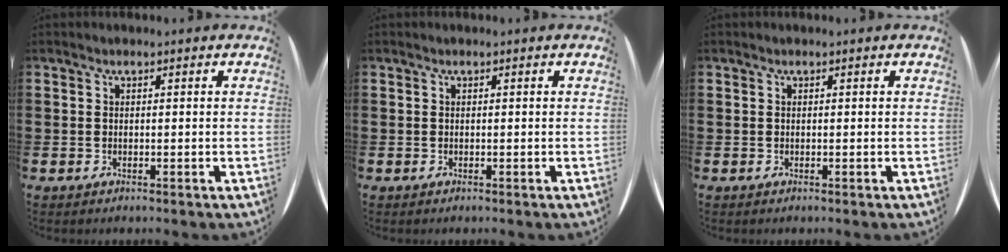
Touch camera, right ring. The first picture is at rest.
{"total": 0.0}
{"total": 0.0}